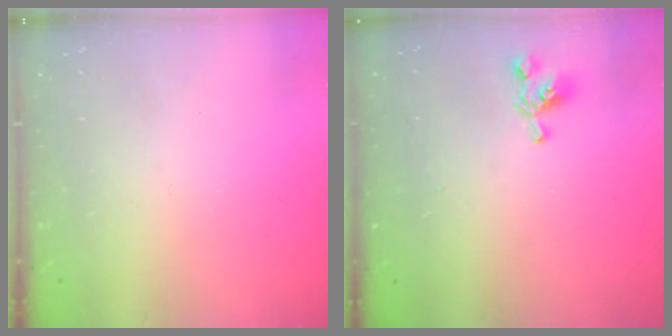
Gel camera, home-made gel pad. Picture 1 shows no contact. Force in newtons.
{"total": 2.3, "press": 2.2, "slide": 0.8}